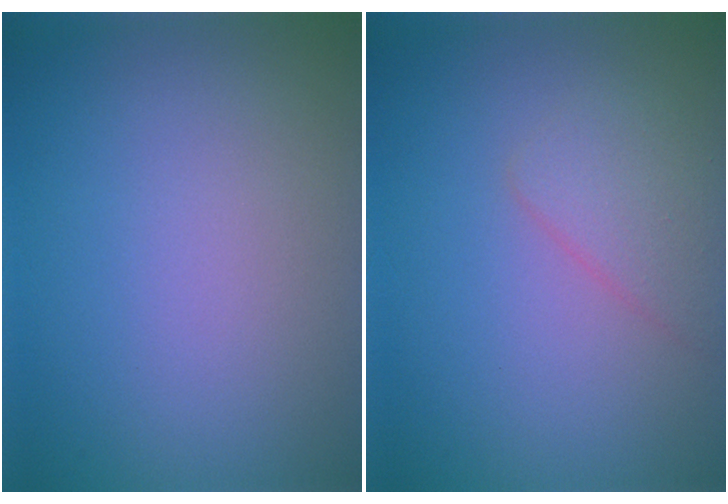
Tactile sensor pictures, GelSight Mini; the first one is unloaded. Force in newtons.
{"total": 2.1, "press": 2.1, "slide": 0.1}